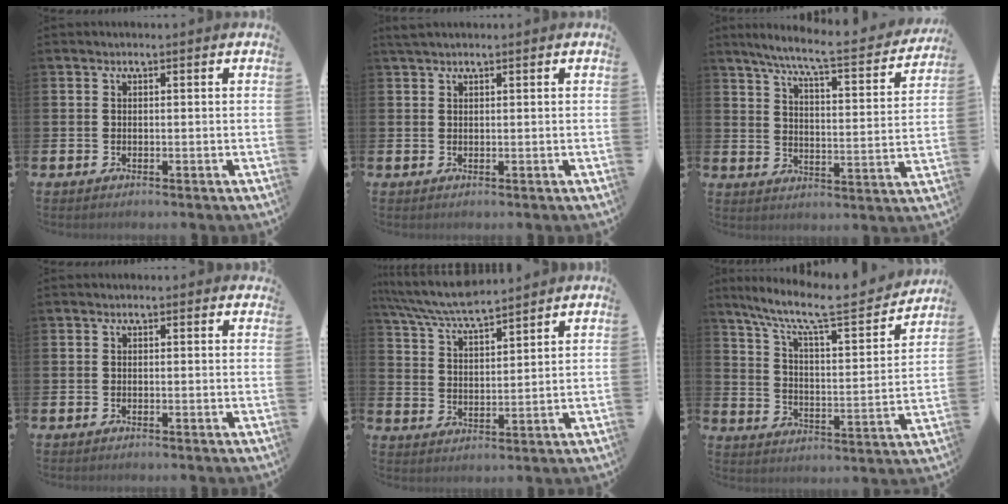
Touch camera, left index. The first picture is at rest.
{"total": 1.4, "force": [1.3, 0.3, 0.6], "torque": [-0.006, 0.001, 0.021]}
{"total": 7.4, "force": [6.4, 0.4, 3.7], "torque": [-0.085, -0.049, 0.101]}
{"total": 0.0}
{"total": 6.4, "force": [6.1, 0.5, 1.7], "torque": [-0.054, -0.036, 0.108]}
{"total": 9.2, "force": [7.8, 1.6, 4.6], "torque": [-0.112, -0.056, 0.124]}